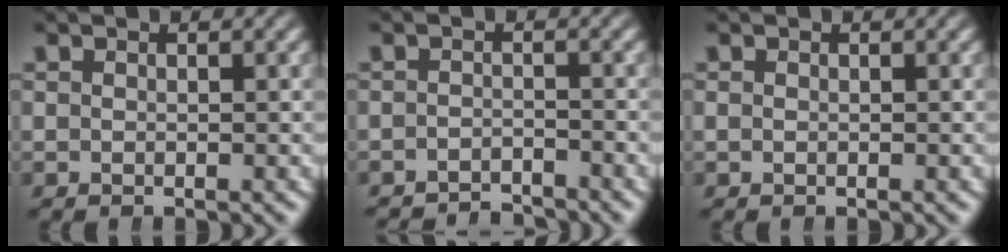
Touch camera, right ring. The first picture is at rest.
{"total": 3.5, "force": [-3.5, 0.2, 0.1], "torque": [0.014, -0.008, -0.057]}
{"total": 0.0}